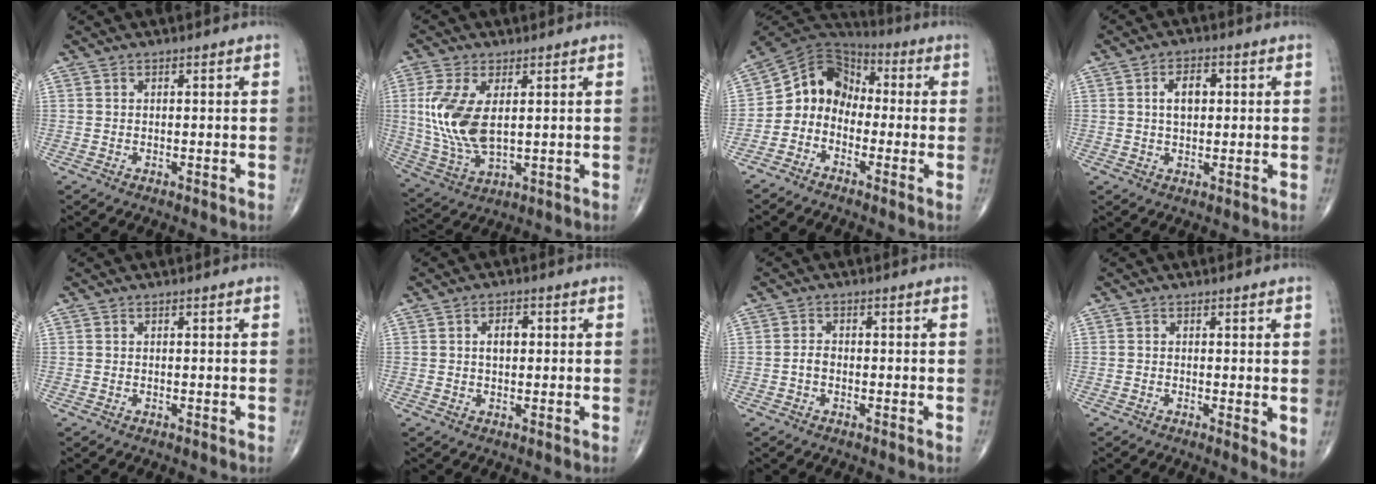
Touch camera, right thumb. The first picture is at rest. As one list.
[{"total": 12.3, "force": [1.8, 6.1, 10.5], "torque": [-0.228, -0.011, 0.048]}, {"total": 10.0, "force": [-2.4, 8.4, 4.8], "torque": [-0.061, 0.065, -0.065]}, {"total": 5.2, "force": [1.0, 3.1, 4.0], "torque": [-0.060, 0.007, 0.013]}, {"total": 0.0}, {"total": 3.3, "force": [0.5, 2.0, 2.6], "torque": [-0.038, 0.006, 0.007]}, {"total": 1.7, "force": [-0.6, 1.1, 1.1], "torque": [-0.019, 0.006, -0.013]}, {"total": 3.3, "force": [0.0, 1.0, 3.1], "torque": [-0.048, -0.012, -0.006]}]